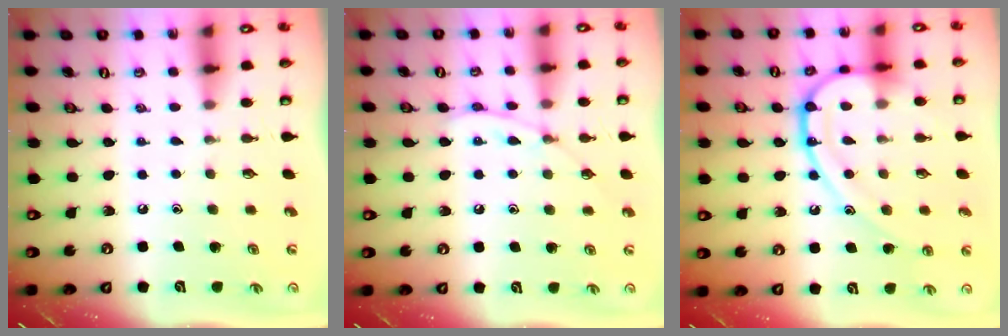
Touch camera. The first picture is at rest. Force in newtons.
{"total": 6.1, "press": 6.1, "slide": 0.6}
{"total": 15.7, "press": 15.7, "slide": 1.2}